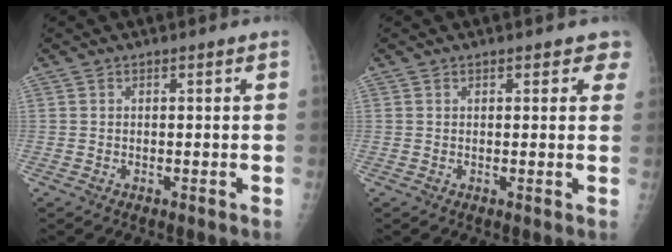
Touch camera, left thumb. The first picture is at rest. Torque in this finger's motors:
{"motor_torque": [-0.11, 0.08, -0.28, -0.33, 0.03]}